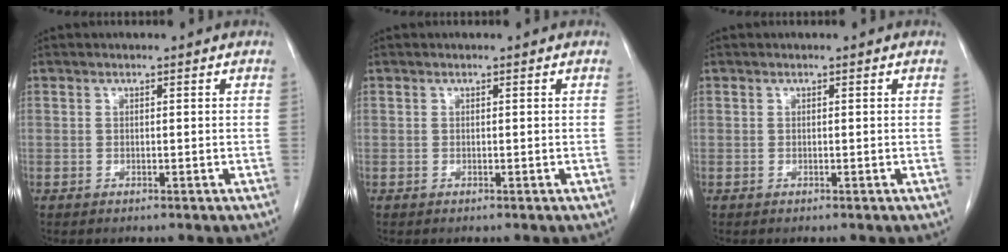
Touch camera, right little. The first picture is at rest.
{"total": 0.0}
{"total": 0.0}